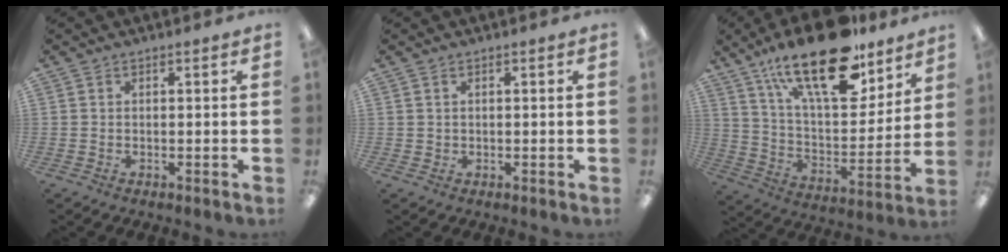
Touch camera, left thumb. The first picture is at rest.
{"total": 0.8, "force": [0.4, 0.7, 0.1], "torque": [-0.002, 0.004, 0.006]}
{"total": 25.4, "force": [16.9, 10.2, 16.0], "torque": [-0.257, -0.098, 0.288]}